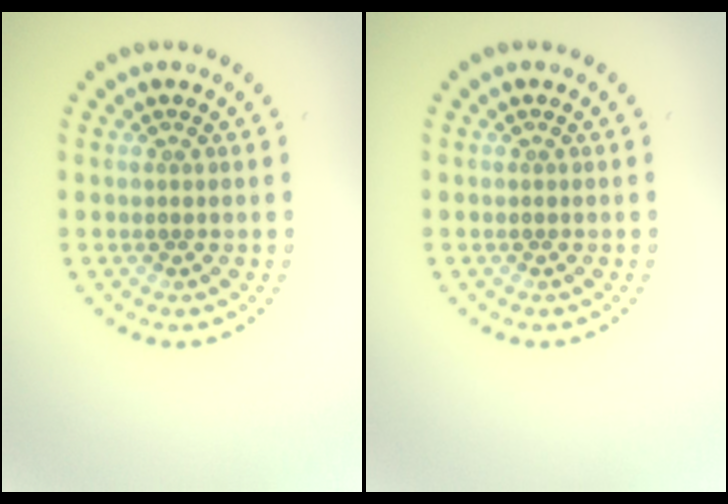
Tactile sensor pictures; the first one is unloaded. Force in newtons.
{"total": 0.0}